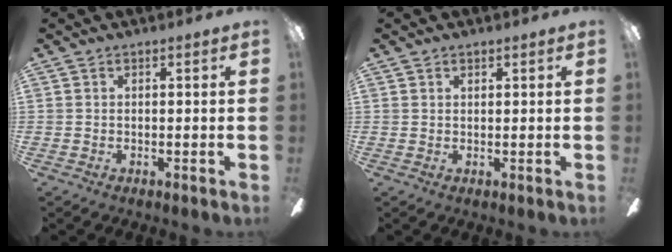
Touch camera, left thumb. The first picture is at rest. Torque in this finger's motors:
{"motor_torque": [0.08, 0.30, 0.04, -0.05, -0.02]}